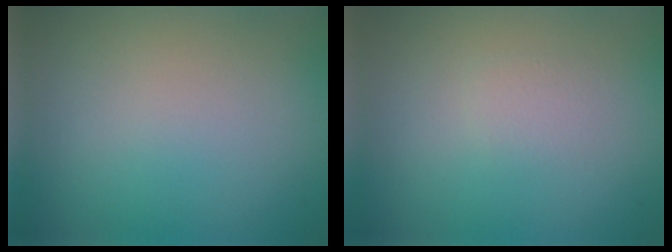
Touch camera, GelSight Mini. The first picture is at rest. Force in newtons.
{"total": 1.0, "press": 1.0, "slide": 0.0}